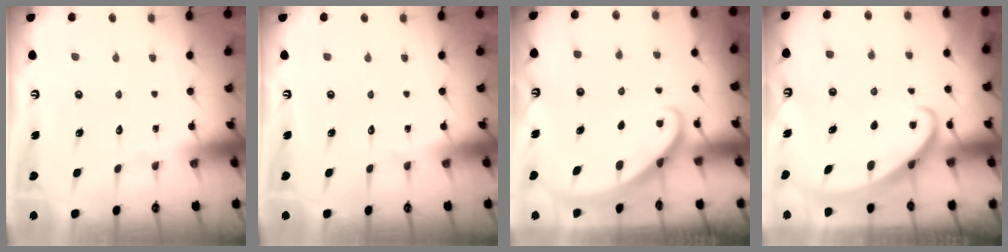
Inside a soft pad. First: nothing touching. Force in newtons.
{"total": 0.0}
{"total": 1.6, "press": 1.6, "slide": 0.0}
{"total": 2.6, "press": 2.5, "slide": 0.3}